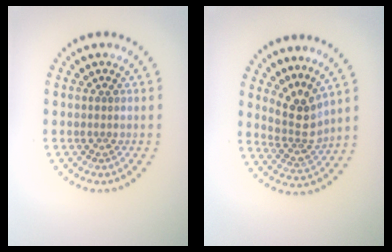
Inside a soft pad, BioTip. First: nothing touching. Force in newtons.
{"total": 3.0, "press": 2.2, "slide": 2.0}